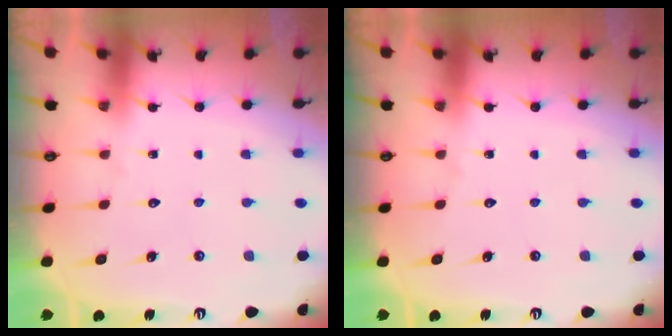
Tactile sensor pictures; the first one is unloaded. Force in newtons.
{"total": 0.0}